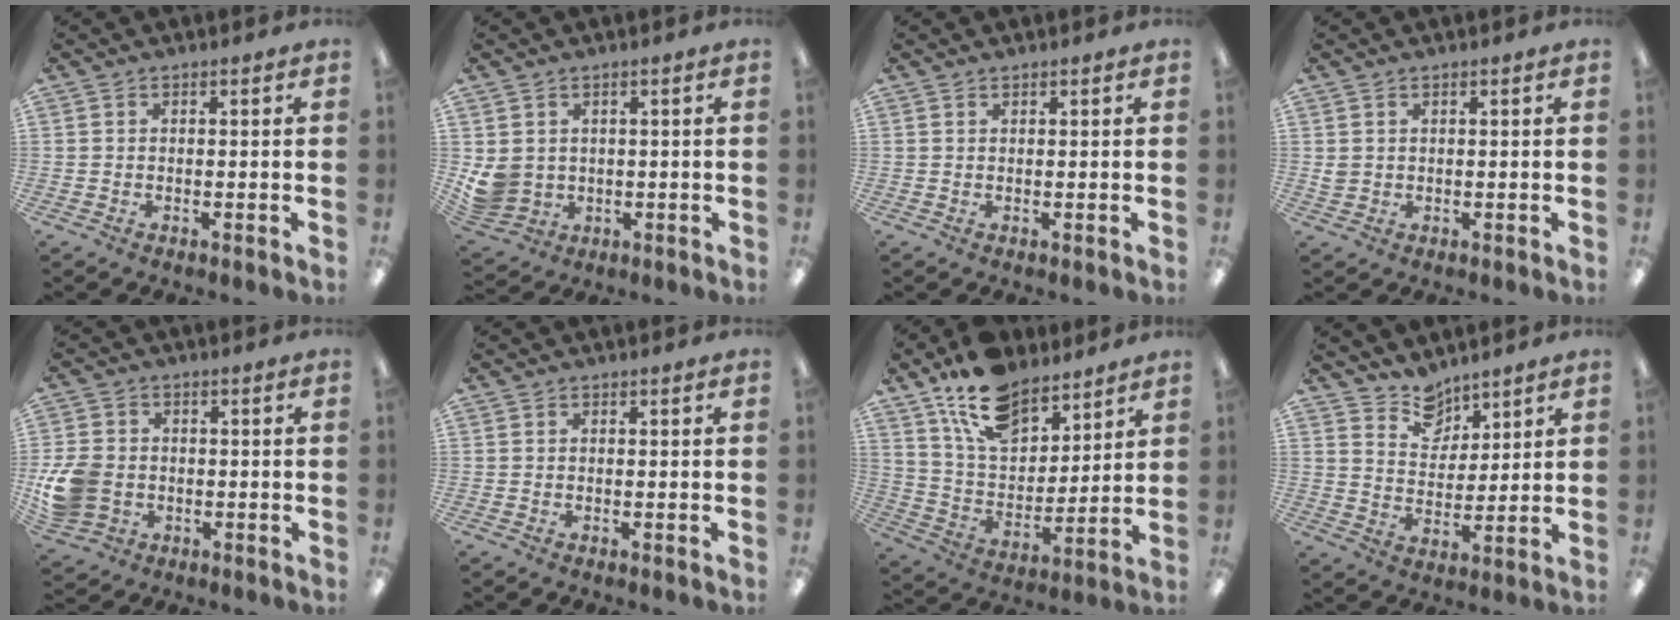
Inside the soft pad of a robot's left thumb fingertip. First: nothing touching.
{"total": 5.5, "force": [1.2, 5.1, 1.7], "torque": [-0.048, -0.002, 0.027]}
{"total": 0.6, "force": [0.5, 0.2, 0.2], "torque": [-0.004, 0.001, 0.009]}
{"total": 1.8, "force": [0.9, 1.5, 0.7], "torque": [-0.015, 0.003, 0.016]}
{"total": 10.3, "force": [-1.7, 8.4, 5.8], "torque": [-0.128, 0.015, -0.025]}
{"total": 0.0}
{"total": 16.1, "force": [11.7, 8.3, 7.1], "torque": [-0.131, -0.062, 0.218]}
{"total": 8.0, "force": [6.9, 4.0, 0.5], "torque": [-0.009, -0.051, 0.130]}